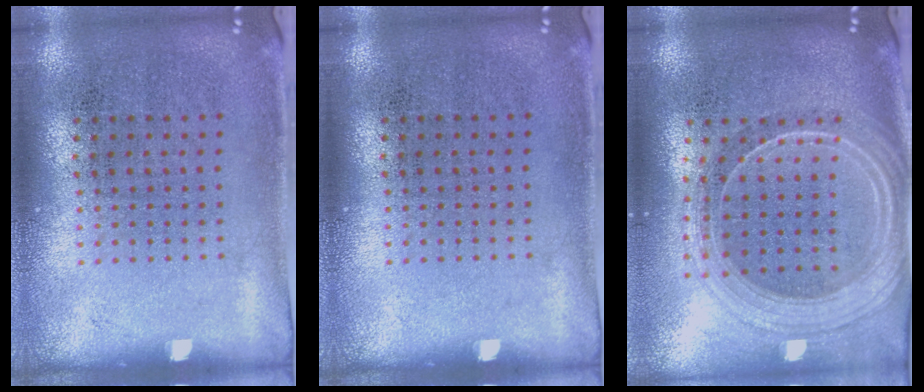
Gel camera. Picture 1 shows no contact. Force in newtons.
{"total": 0.0}
{"total": 2.3, "press": 2.0, "slide": 1.1}